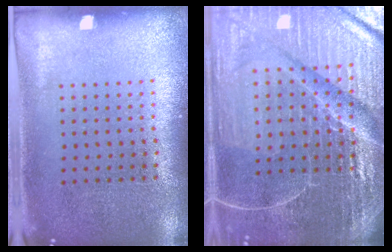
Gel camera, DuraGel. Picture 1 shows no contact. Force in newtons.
{"total": 7.1, "press": 6.1, "slide": 3.5}